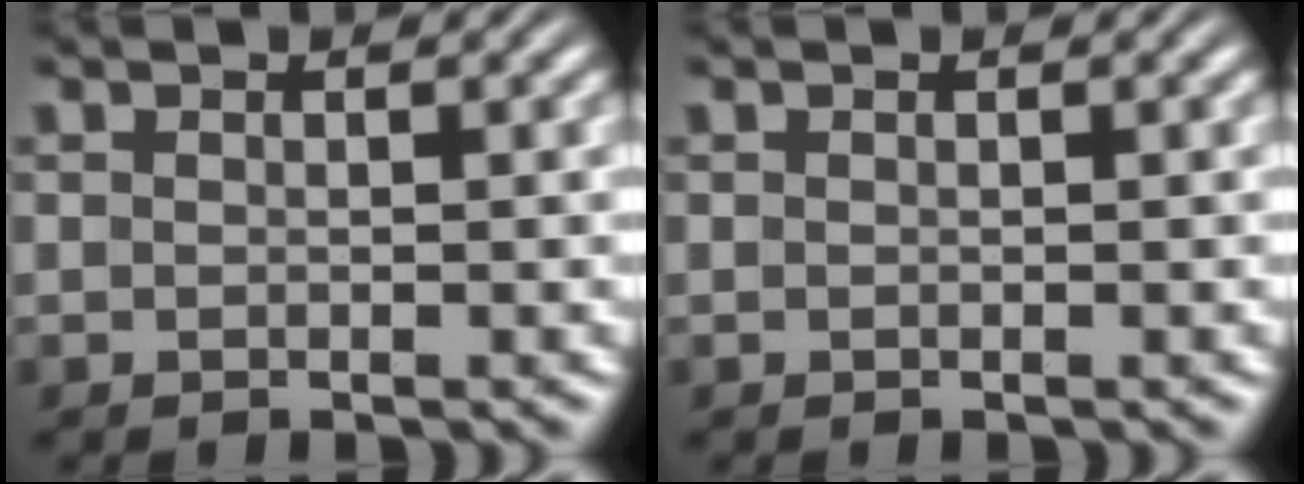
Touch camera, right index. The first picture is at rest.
{"total": 0.0}